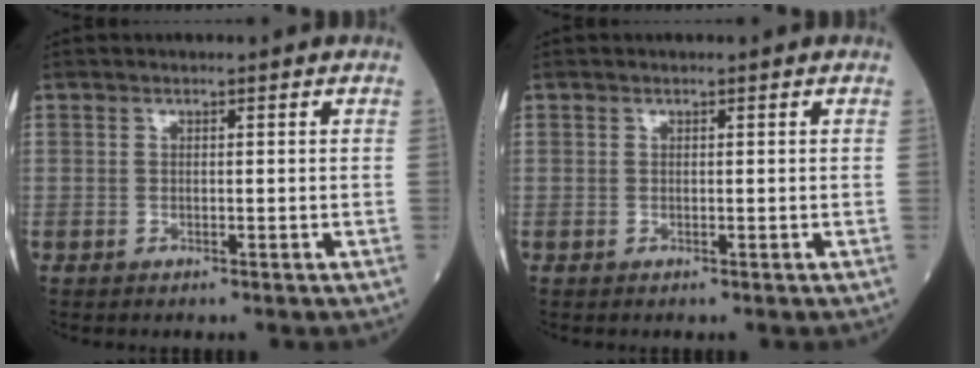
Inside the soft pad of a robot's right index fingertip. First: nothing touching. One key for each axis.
{"total": 0.0}